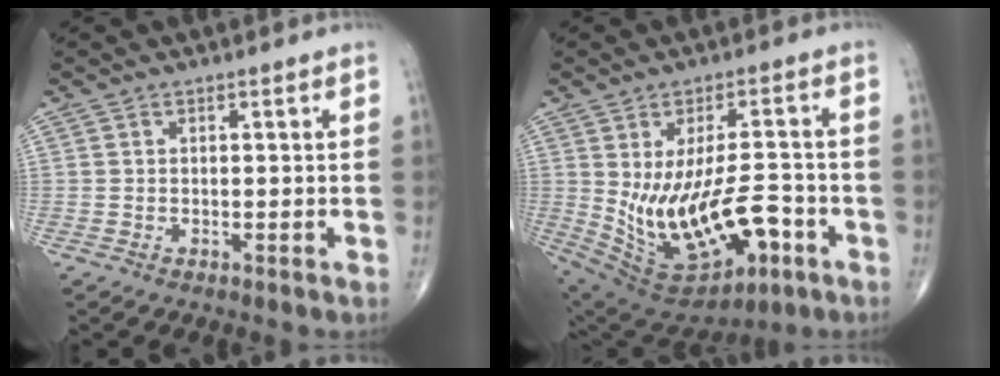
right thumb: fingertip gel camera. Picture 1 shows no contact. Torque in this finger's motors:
{"motor_torque": [2.18, 2.39, 0.70, 0.22, 0.45]}